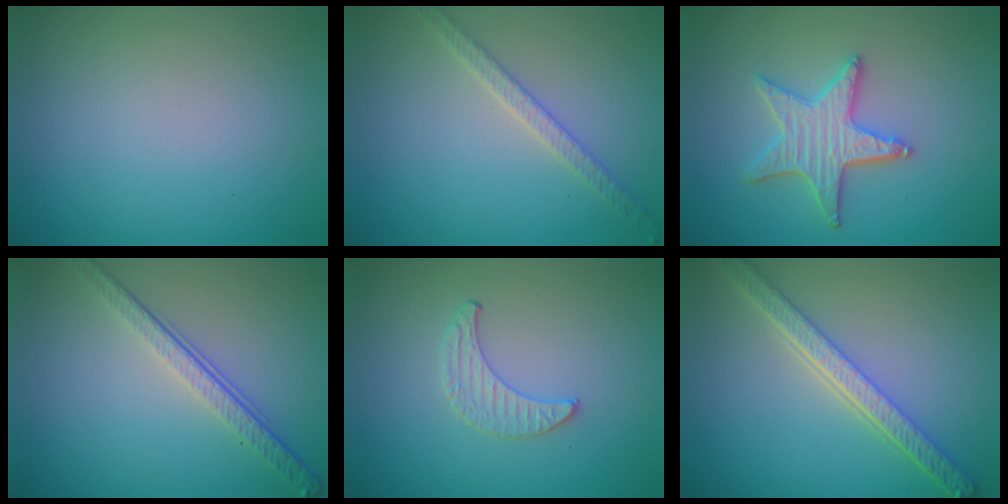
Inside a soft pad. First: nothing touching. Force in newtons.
{"total": 2.1, "press": 2.0, "slide": 0.6}
{"total": 4.2, "press": 3.9, "slide": 1.4}
{"total": 4.0, "press": 2.7, "slide": 2.9}
{"total": 1.0, "press": 1.0, "slide": 0.3}
{"total": 5.3, "press": 4.1, "slide": 3.3}